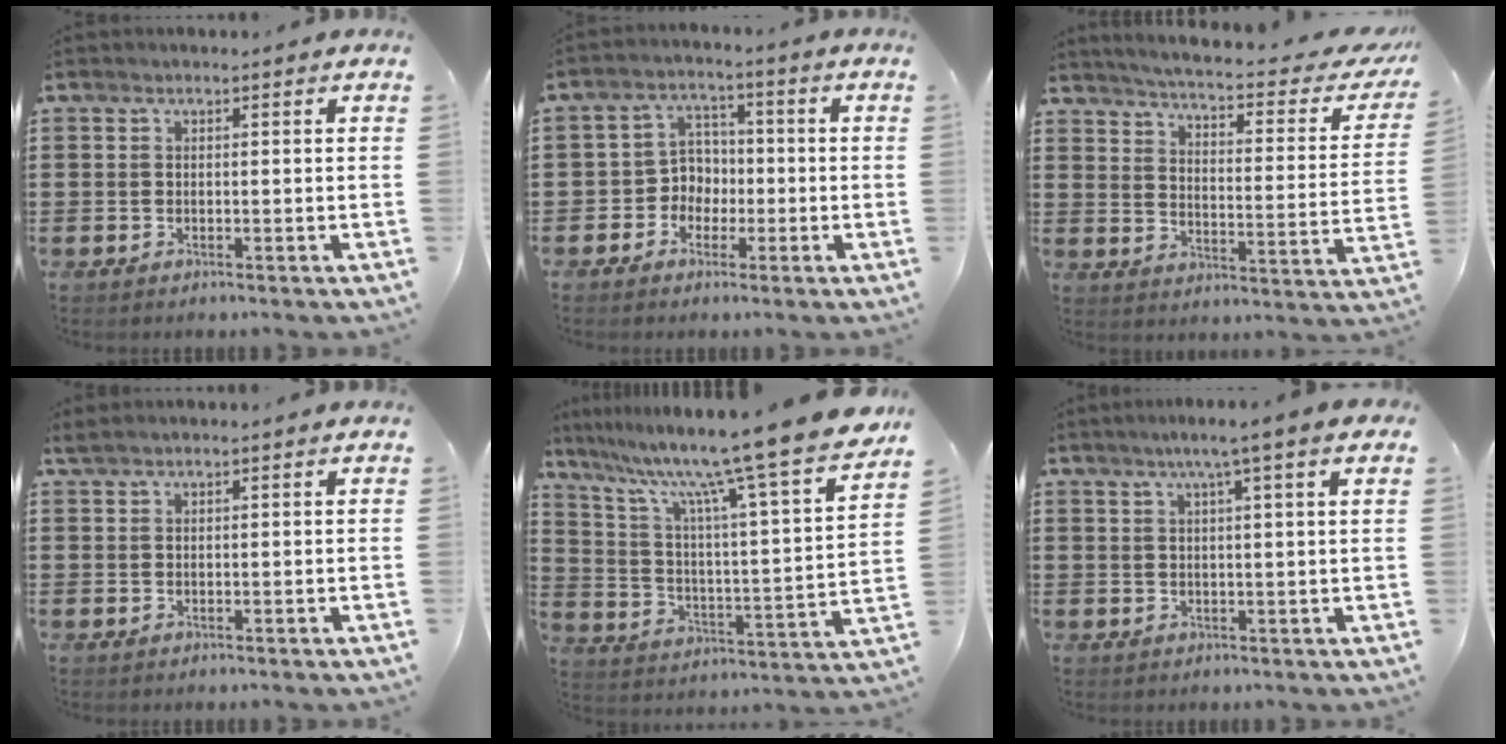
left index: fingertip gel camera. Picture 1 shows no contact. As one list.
[{"total": 4.7, "force": [-1.7, 4.2, 1.2], "torque": [-0.039, 0.013, -0.038]}, {"total": 4.0, "force": [3.3, -0.5, 2.3], "torque": [-0.063, -0.032, 0.046]}, {"total": 0.8, "force": [0.5, 0.0, 0.6], "torque": [-0.012, -0.001, 0.011]}, {"total": 12.8, "force": [10.6, -0.8, 7.1], "torque": [-0.158, -0.086, 0.163]}, {"total": 3.7, "force": [2.0, -0.7, 3.0], "torque": [-0.063, 0.000, 0.031]}]